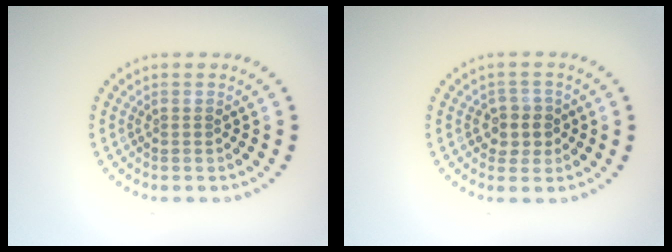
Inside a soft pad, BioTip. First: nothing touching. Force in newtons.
{"total": 2.4, "press": 2.2, "slide": 0.9}